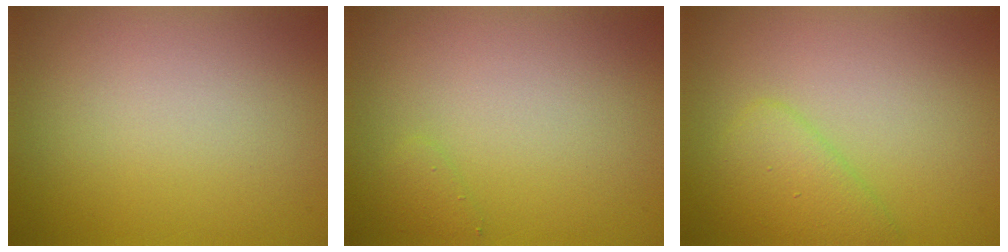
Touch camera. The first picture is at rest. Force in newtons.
{"total": 0.8, "press": 0.8, "slide": 0.1}
{"total": 2.9, "press": 2.9, "slide": 0.3}